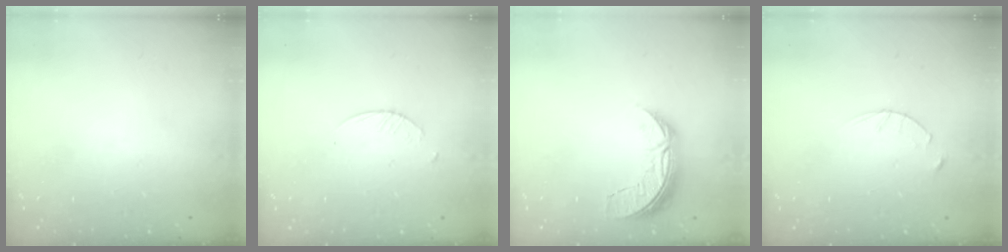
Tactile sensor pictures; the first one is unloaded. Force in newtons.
{"total": 1.5, "press": 1.5, "slide": 0.2}
{"total": 7.3, "press": 7.3, "slide": 0.6}
{"total": 2.8, "press": 2.8, "slide": 0.4}